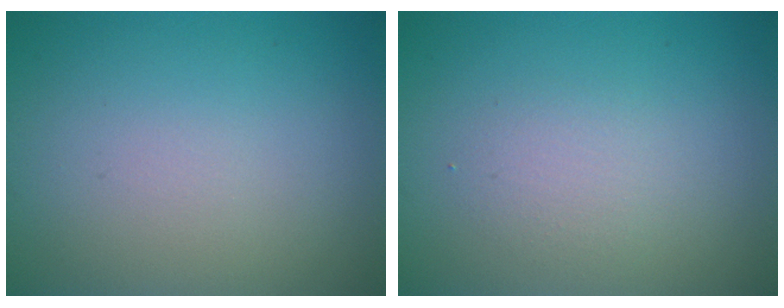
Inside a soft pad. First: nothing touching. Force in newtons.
{"total": 1.6, "press": 1.6, "slide": 0.1}